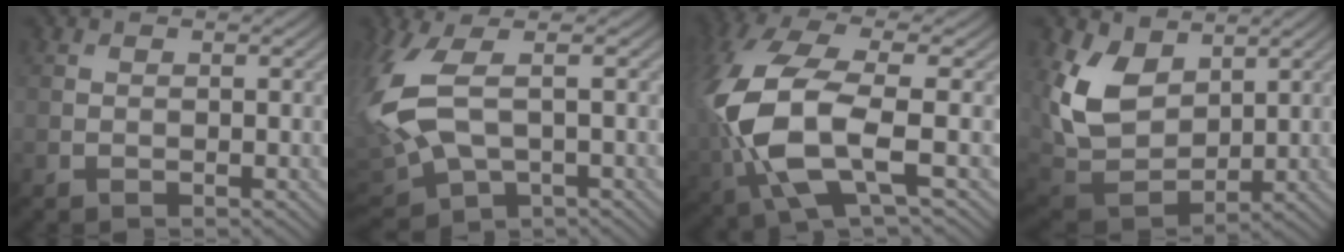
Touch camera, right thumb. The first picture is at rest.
{"total": 10.8, "force": [0.2, 5.2, 9.5], "torque": [-0.260, -0.010, 0.001]}
{"total": 12.7, "force": [-2.1, 6.0, 11.0], "torque": [-0.268, -0.016, -0.042]}
{"total": 11.6, "force": [4.4, 7.5, 7.7], "torque": [-0.204, -0.003, 0.089]}